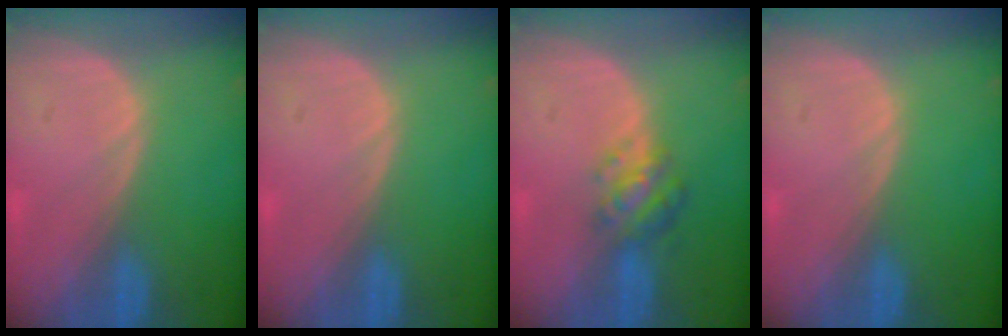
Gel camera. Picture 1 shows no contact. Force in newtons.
{"total": 0.0}
{"total": 4.9, "press": 4.5, "slide": 2.0}
{"total": 0.0}